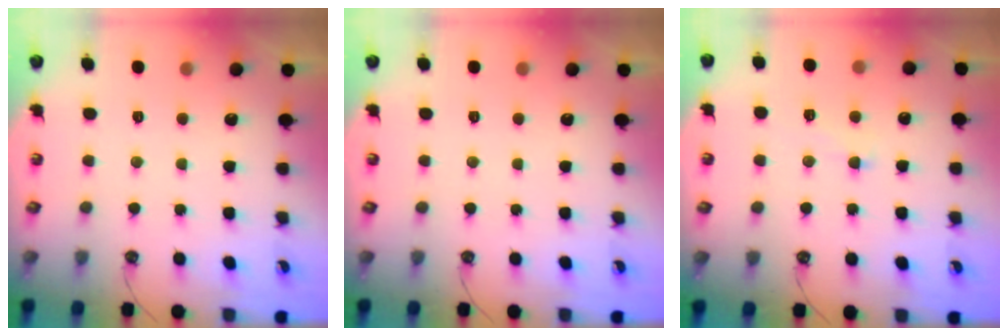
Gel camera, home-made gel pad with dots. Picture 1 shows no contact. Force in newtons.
{"total": 0.0}
{"total": 1.1, "press": 1.0, "slide": 0.6}